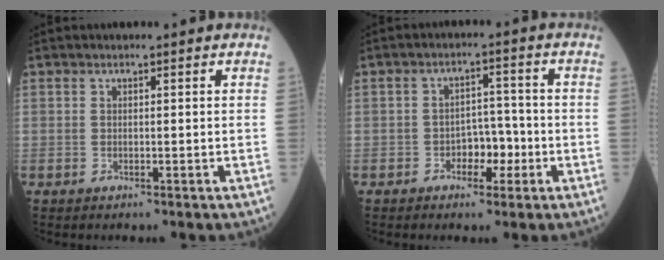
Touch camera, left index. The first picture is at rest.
{"total": 4.3, "force": [-1.9, 2.6, 3.0], "torque": [-0.040, 0.009, -0.034]}